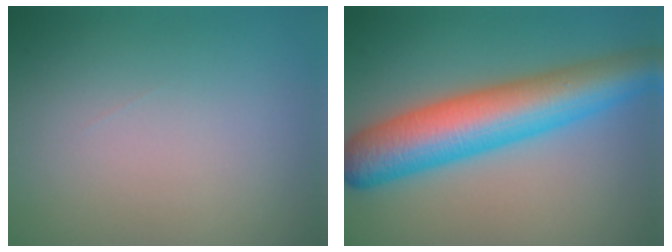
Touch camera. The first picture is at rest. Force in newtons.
{"total": 9.4, "press": 9.4, "slide": 0.2}